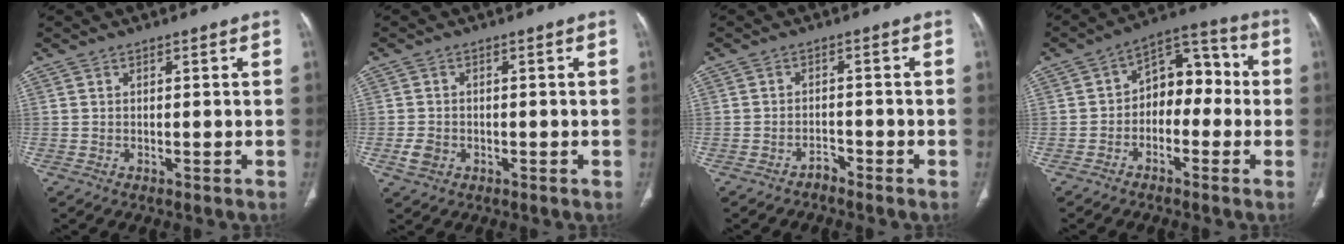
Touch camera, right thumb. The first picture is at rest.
{"total": 3.4, "force": [-1.0, 2.8, 1.8], "torque": [-0.030, 0.002, -0.013]}
{"total": 1.7, "force": [-1.5, 0.7, 0.1], "torque": [0.000, 0.006, -0.027]}
{"total": 10.5, "force": [-1.1, 7.1, 7.6], "torque": [-0.065, 0.048, -0.036]}